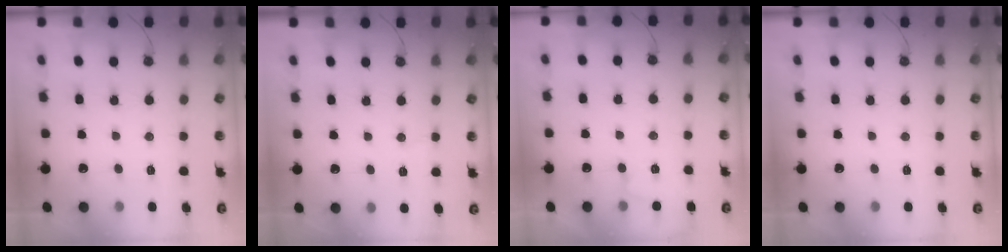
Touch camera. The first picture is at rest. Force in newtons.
{"total": 4.6, "press": 4.2, "slide": 2.0}
{"total": 2.5, "press": 2.5, "slide": 0.4}
{"total": 0.0}